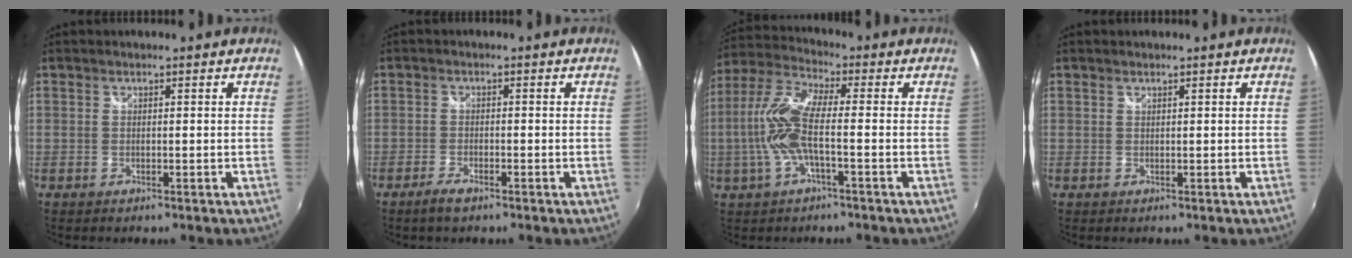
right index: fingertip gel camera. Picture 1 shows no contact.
{"total": 2.9, "force": [-2.2, 0.8, 1.7], "torque": [-0.046, -0.005, -0.046]}
{"total": 11.3, "force": [-2.0, 2.6, 10.9], "torque": [-0.235, 0.004, -0.040]}
{"total": 0.0}